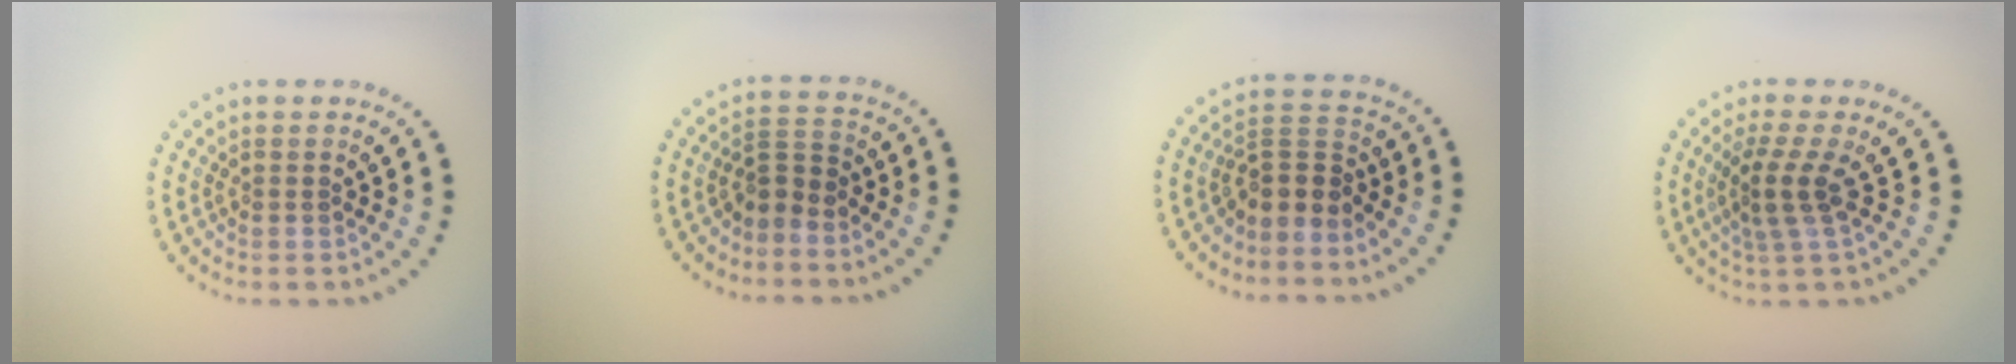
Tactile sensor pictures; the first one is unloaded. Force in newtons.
{"total": 2.2, "press": 1.5, "slide": 1.7}
{"total": 2.9, "press": 2.3, "slide": 1.9}
{"total": 2.9, "press": 2.0, "slide": 2.0}